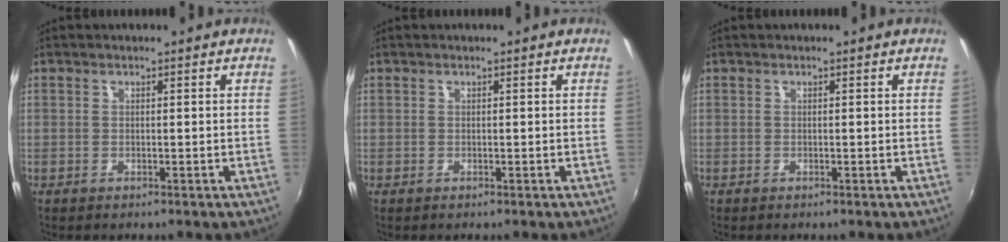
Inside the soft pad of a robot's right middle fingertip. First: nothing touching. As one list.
[{"total": 0.0}, {"total": 0.0}]